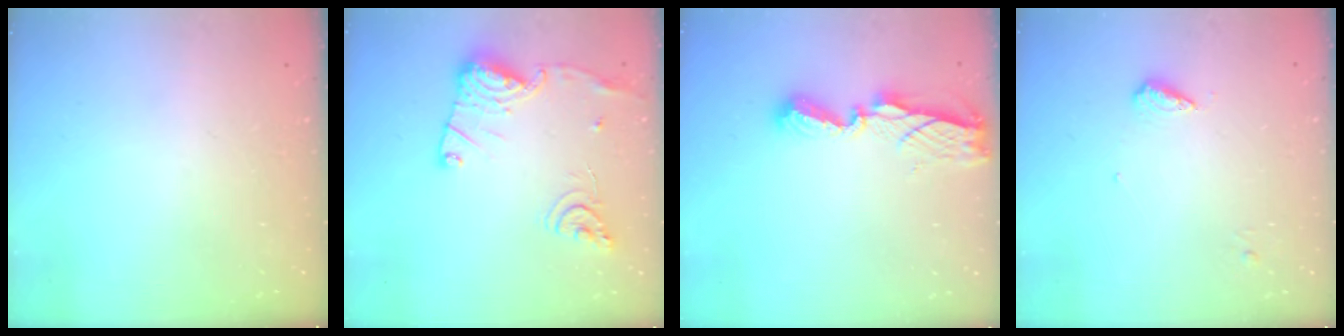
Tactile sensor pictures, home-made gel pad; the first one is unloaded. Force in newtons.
{"total": 16.1, "press": 16.1, "slide": 1.6}
{"total": 8.1, "press": 8.1, "slide": 0.5}
{"total": 6.0, "press": 5.9, "slide": 1.5}